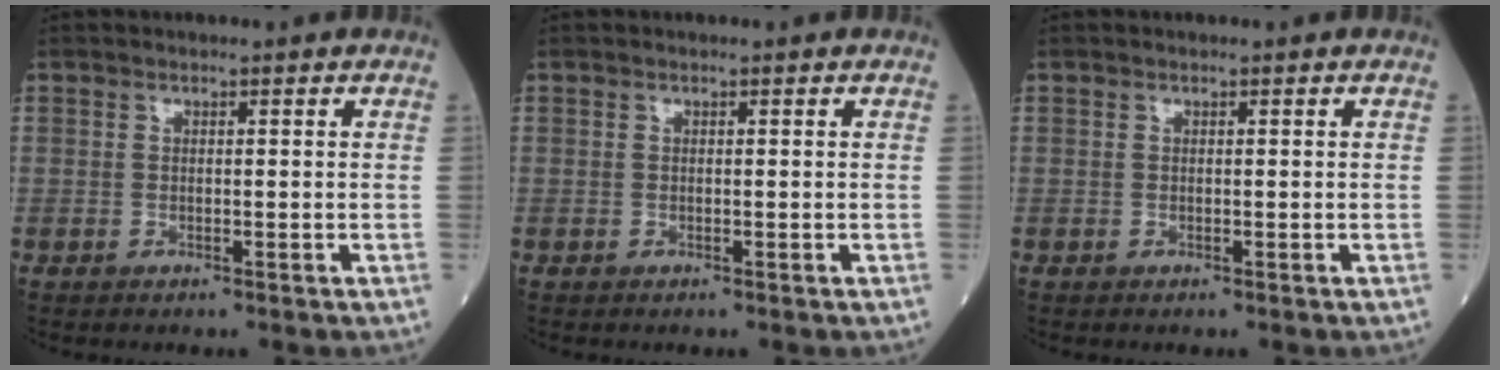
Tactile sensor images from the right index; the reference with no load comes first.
{"total": 0.0}
{"total": 0.0}